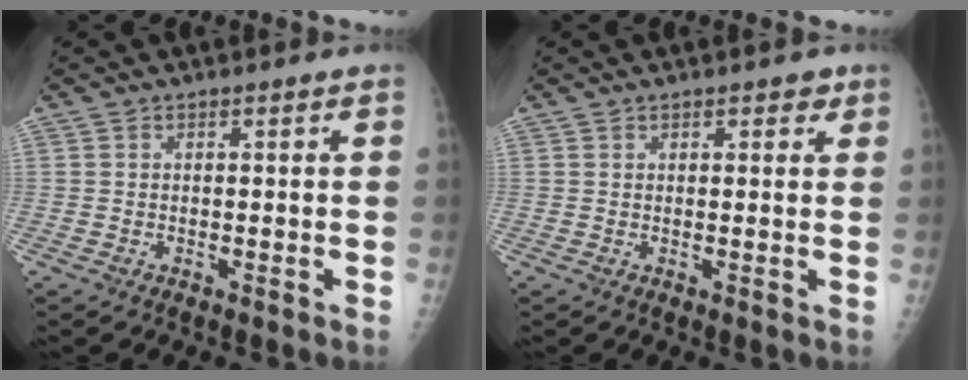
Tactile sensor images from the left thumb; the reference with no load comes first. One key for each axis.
{"total": 2.1, "fx": 1.2, "fy": 1.0, "fz": 1.3, "tx": -0.006, "ty": -0.002, "tz": 0.013}